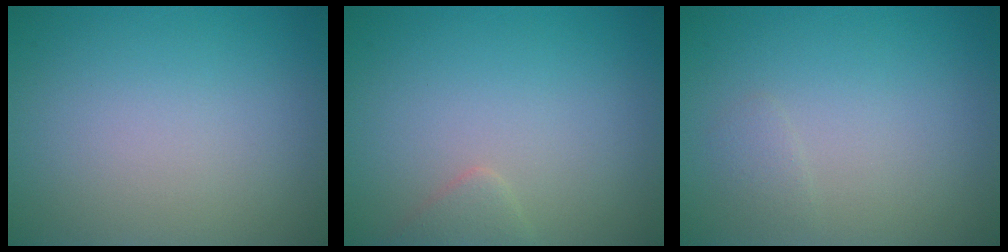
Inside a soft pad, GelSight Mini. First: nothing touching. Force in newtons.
{"total": 1.2, "press": 1.2, "slide": 0.1}
{"total": 0.7, "press": 0.7, "slide": 0.1}